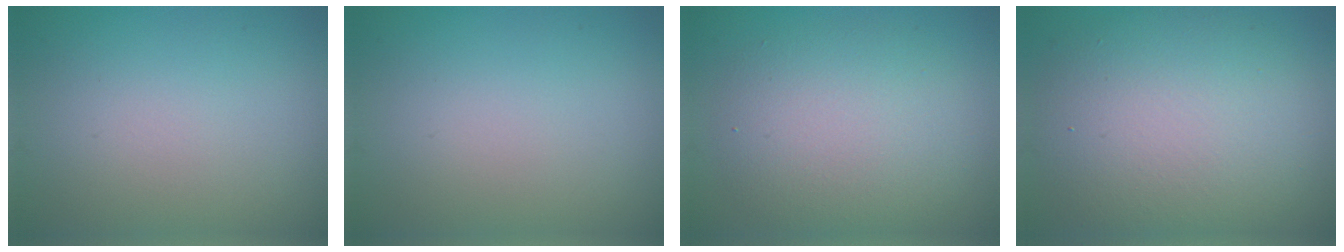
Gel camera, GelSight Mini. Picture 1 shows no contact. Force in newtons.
{"total": 0.0}
{"total": 5.7, "press": 5.7, "slide": 0.2}
{"total": 9.5, "press": 9.4, "slide": 0.6}